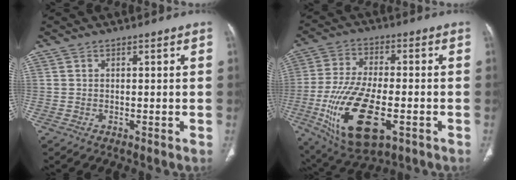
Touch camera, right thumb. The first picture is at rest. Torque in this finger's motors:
{"motor_torque": [0.17, 0.45, 1.87, -0.31, 0.18]}